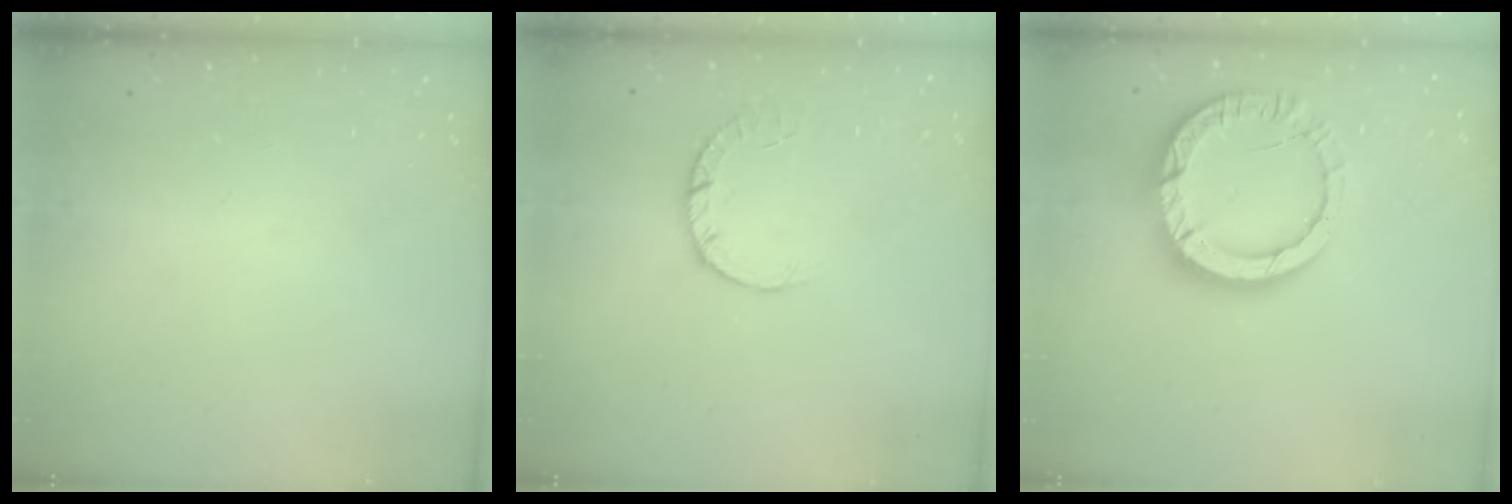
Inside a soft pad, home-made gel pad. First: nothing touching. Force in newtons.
{"total": 2.8, "press": 2.8, "slide": 0.4}
{"total": 13.6, "press": 13.5, "slide": 1.1}